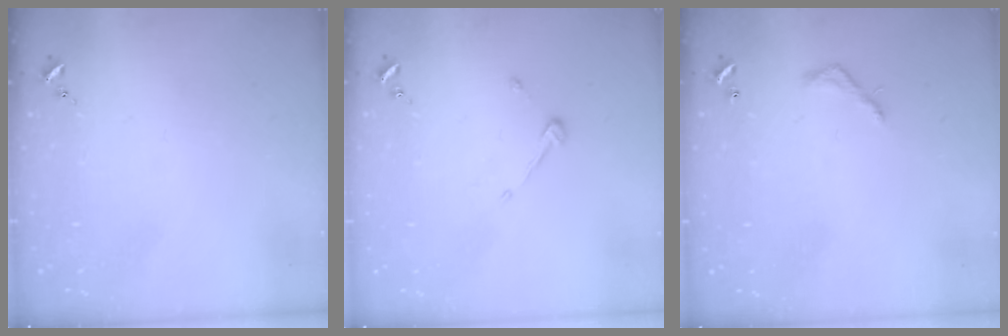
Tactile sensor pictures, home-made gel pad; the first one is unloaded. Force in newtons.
{"total": 3.6, "press": 3.6, "slide": 0.2}
{"total": 4.1, "press": 4.1, "slide": 0.3}